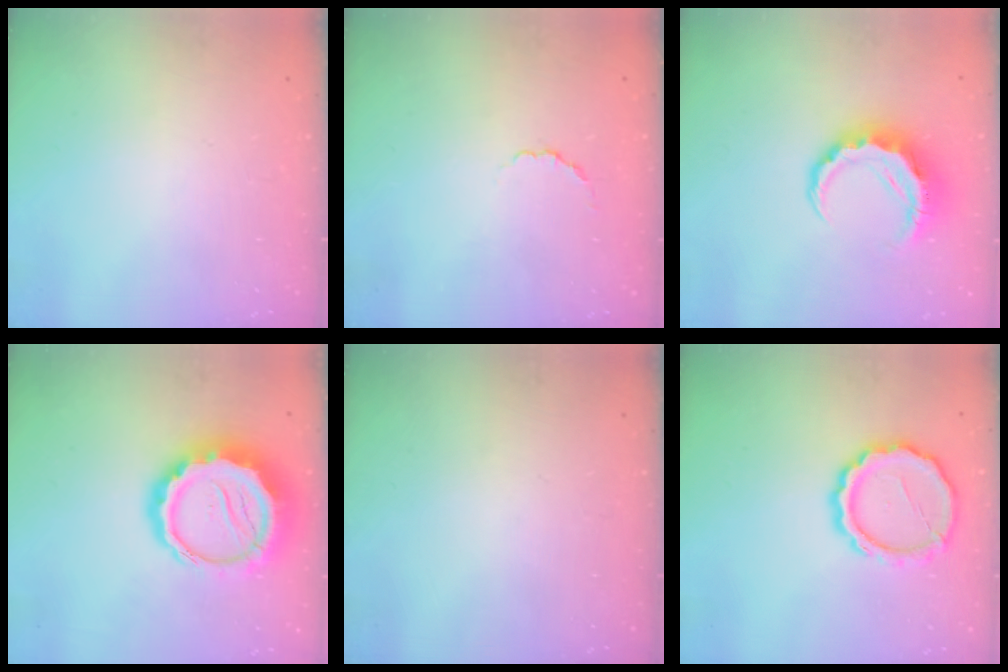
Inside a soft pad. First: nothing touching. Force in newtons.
{"total": 2.5, "press": 2.3, "slide": 0.9}
{"total": 8.4, "press": 8.3, "slide": 1.4}
{"total": 14.7, "press": 14.4, "slide": 3.1}
{"total": 0.0}
{"total": 12.9, "press": 12.6, "slide": 2.5}